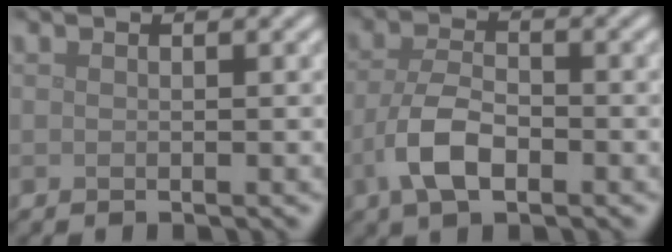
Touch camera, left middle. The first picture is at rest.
{"total": 4.6, "force": [-1.8, 2.3, 3.6], "torque": [-0.073, 0.000, -0.041]}